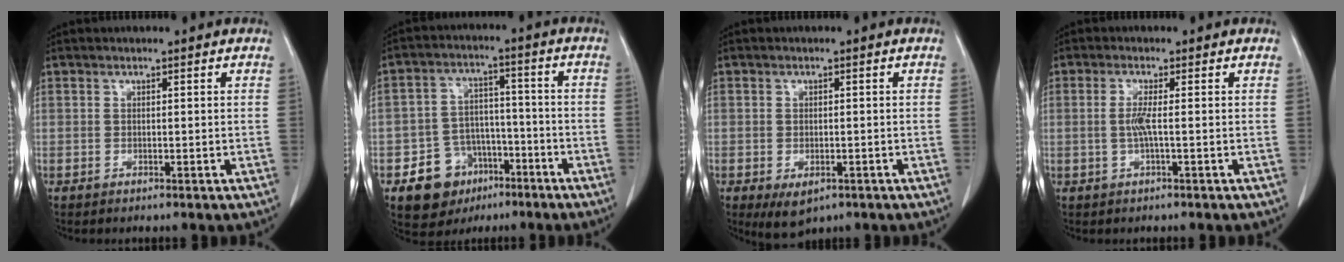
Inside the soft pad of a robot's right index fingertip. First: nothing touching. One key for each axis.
{"total": 9.4, "fx": -5.0, "fy": 7.4, "fz": 3.0, "tx": -0.047, "ty": 0.025, "tz": -0.072}
{"total": 4.3, "fx": -2.1, "fy": 2.4, "fz": 2.8, "tx": -0.047, "ty": -0.007, "tz": -0.022}
{"total": 2.4, "fx": -0.2, "fy": -0.1, "fz": 2.4, "tx": -0.055, "ty": -0.001, "tz": -0.004}